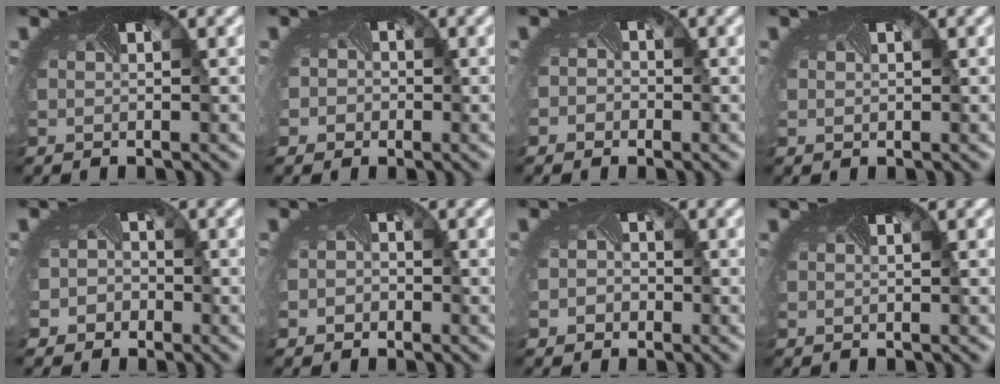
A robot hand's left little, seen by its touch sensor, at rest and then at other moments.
{"total": 2.2, "force": [-0.3, 2.0, 0.7], "torque": [-0.002, -0.002, -0.014]}
{"total": 1.4, "force": [-0.5, 1.2, 0.1], "torque": [0.007, -0.007, -0.010]}
{"total": 0.6, "force": [0.0, 0.6, 0.2], "torque": [-0.004, -0.004, 0.005]}
{"total": 2.1, "force": [-1.4, 1.6, 0.0], "torque": [0.008, -0.013, -0.023]}
{"total": 1.0, "force": [-0.6, 0.8, 0.1], "torque": [-0.001, -0.011, -0.008]}
{"total": 1.9, "force": [-0.9, 1.6, 0.4], "torque": [0.001, -0.013, -0.013]}
{"total": 0.0}